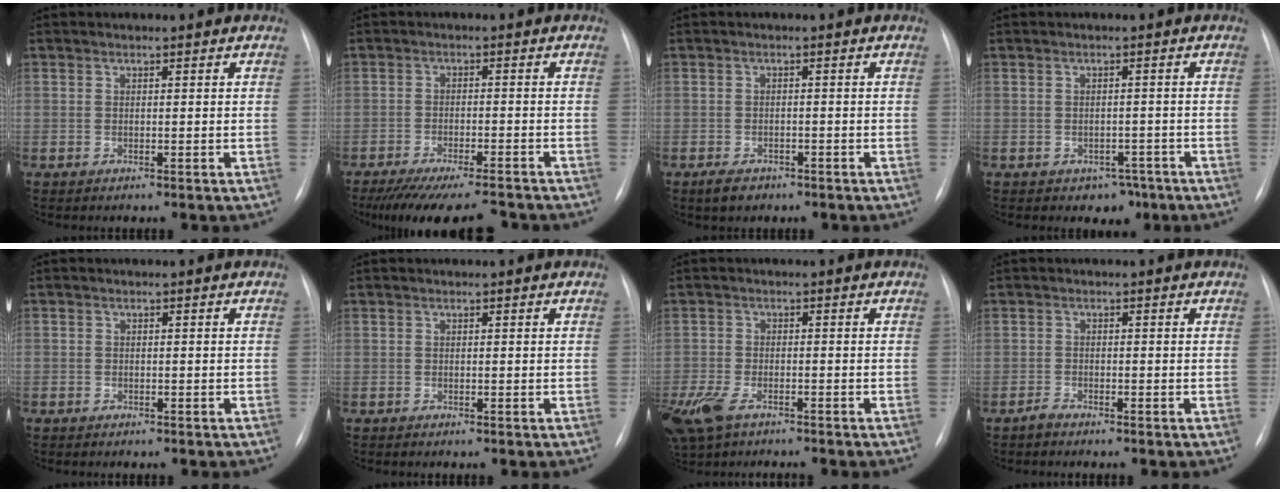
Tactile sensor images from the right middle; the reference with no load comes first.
{"total": 13.1, "force": [-11.6, 1.8, 5.8], "torque": [-0.092, -0.018, -0.166]}
{"total": 2.6, "force": [-1.9, 1.5, 1.2], "torque": [-0.026, -0.001, -0.023]}
{"total": 3.1, "force": [-1.9, 2.3, 0.9], "torque": [-0.003, 0.011, -0.015]}
{"total": 0.8, "force": [-0.5, 0.6, 0.0], "torque": [-0.005, 0.004, -0.007]}
{"total": 0.0}
{"total": 9.4, "force": [-6.3, 4.0, 5.7], "torque": [-0.133, -0.018, -0.112]}
{"total": 1.1, "force": [-1.1, 0.2, 0.4], "torque": [-0.014, -0.001, -0.020]}